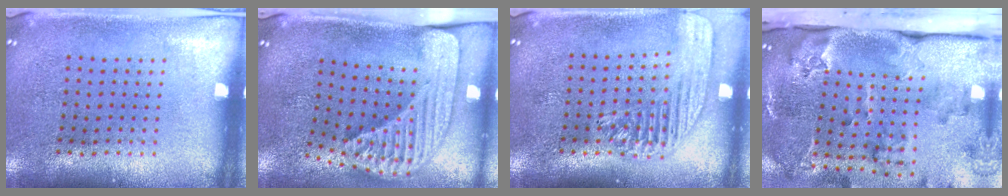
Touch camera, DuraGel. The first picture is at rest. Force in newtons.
{"total": 2.5, "press": 1.7, "slide": 1.7}
{"total": 1.8, "press": 1.6, "slide": 0.8}
{"total": 3.9, "press": 2.7, "slide": 2.8}